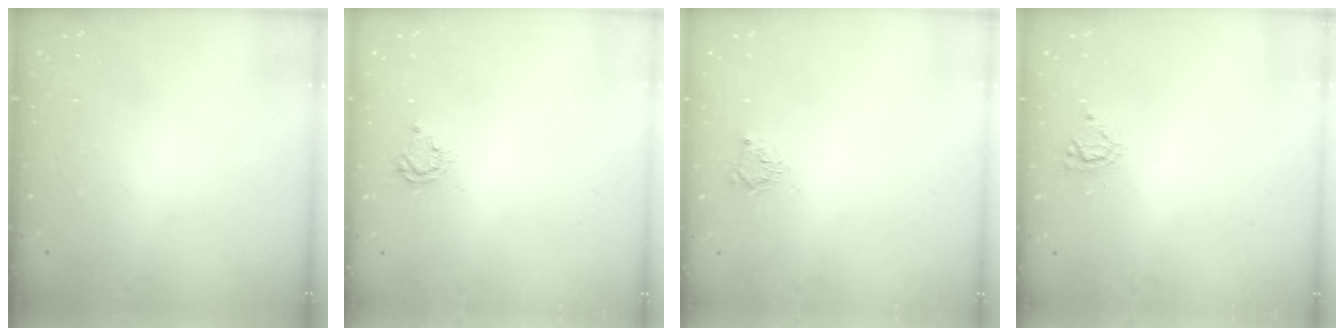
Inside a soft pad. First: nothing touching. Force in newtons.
{"total": 5.0, "press": 5.0, "slide": 0.6}
{"total": 3.5, "press": 3.5, "slide": 0.4}
{"total": 6.1, "press": 6.1, "slide": 0.3}